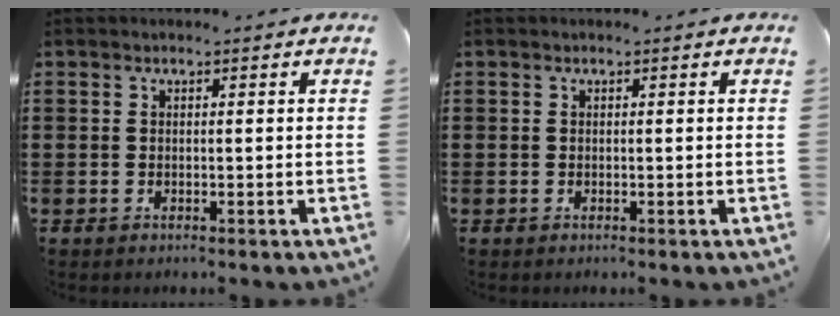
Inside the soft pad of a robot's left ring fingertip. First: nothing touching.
{"total": 0.0}